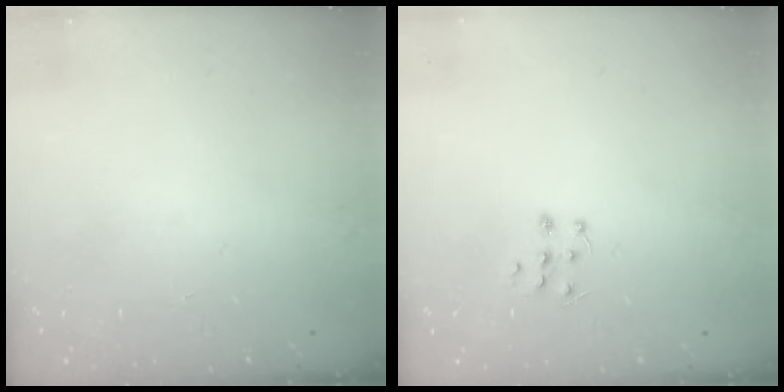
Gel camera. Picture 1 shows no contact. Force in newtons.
{"total": 6.2, "press": 6.2, "slide": 0.4}